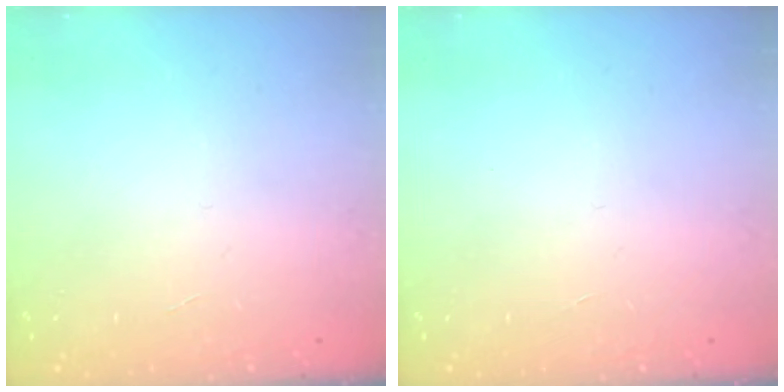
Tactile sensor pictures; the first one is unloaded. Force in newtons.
{"total": 0.0}